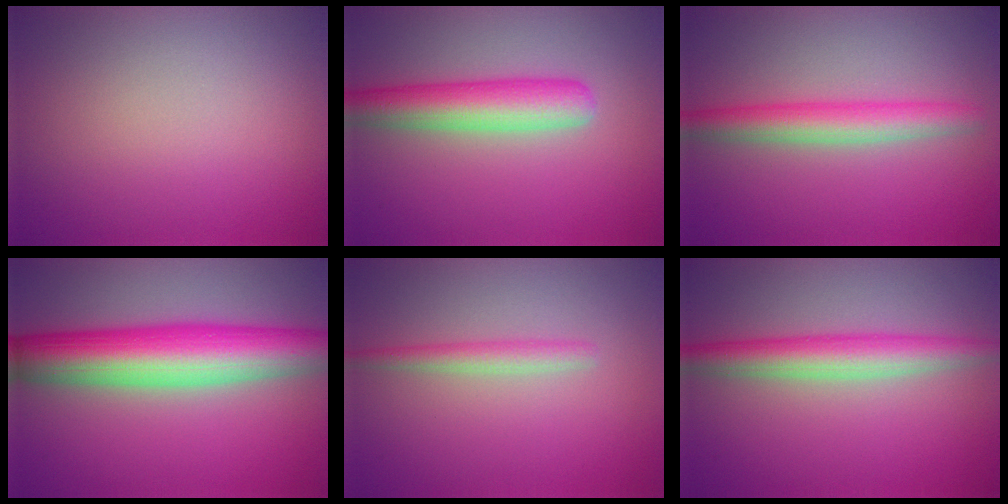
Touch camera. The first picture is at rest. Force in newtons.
{"total": 5.1, "press": 5.1, "slide": 0.2}
{"total": 3.9, "press": 3.9, "slide": 0.1}
{"total": 9.4, "press": 9.3, "slide": 0.2}
{"total": 1.7, "press": 1.7, "slide": 0.1}
{"total": 4.3, "press": 4.3, "slide": 0.1}